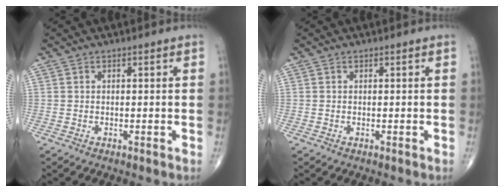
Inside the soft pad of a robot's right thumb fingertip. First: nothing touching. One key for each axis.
{"total": 0.0}